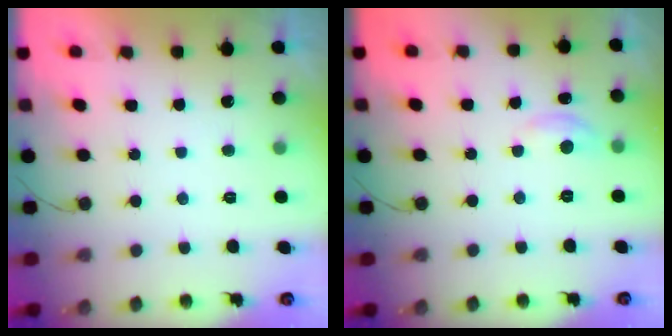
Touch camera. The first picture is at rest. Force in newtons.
{"total": 4.1, "press": 4.0, "slide": 0.6}